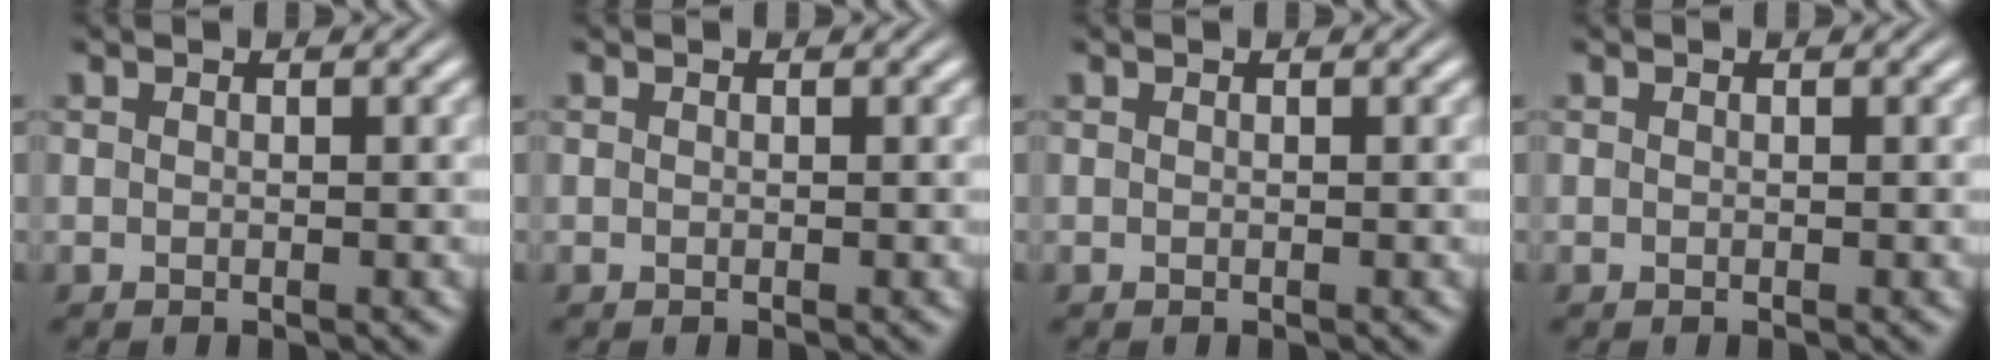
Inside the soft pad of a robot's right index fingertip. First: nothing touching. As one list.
[{"total": 0.0}, {"total": 0.0}, {"total": 0.0}]